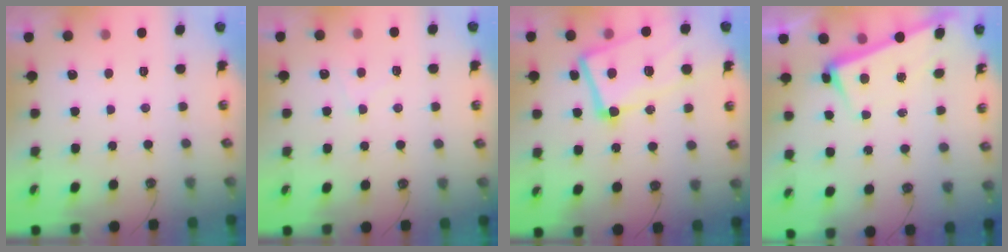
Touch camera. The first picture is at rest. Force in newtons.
{"total": 2.9, "press": 2.9, "slide": 0.4}
{"total": 13.9, "press": 13.7, "slide": 2.4}
{"total": 3.4, "press": 3.3, "slide": 1.1}